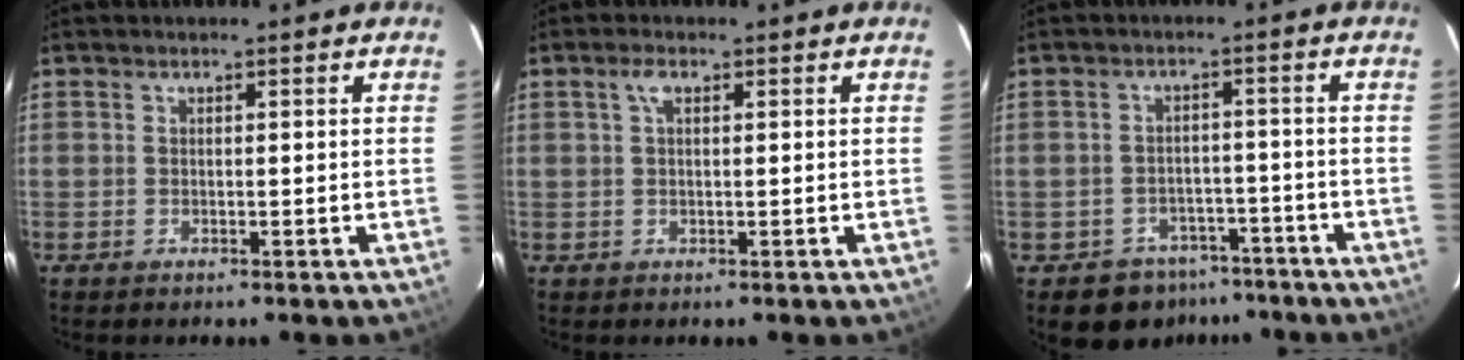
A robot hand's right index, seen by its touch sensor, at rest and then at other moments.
{"total": 2.0, "force": [0.8, 0.9, 1.6], "torque": [-0.033, 0.006, 0.015]}
{"total": 7.7, "force": [-5.4, 5.3, 1.2], "torque": [-0.030, 0.029, -0.061]}